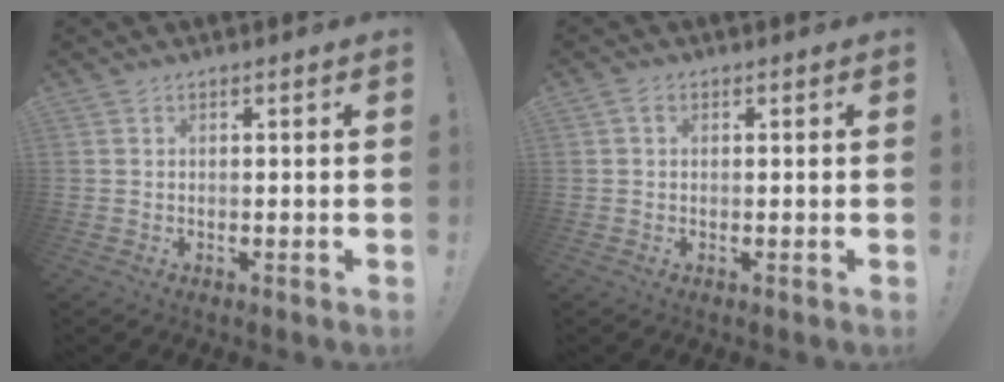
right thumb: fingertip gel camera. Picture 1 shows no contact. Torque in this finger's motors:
{"motor_torque": [0.17, 0.57, -0.03, -0.02, 0.00]}